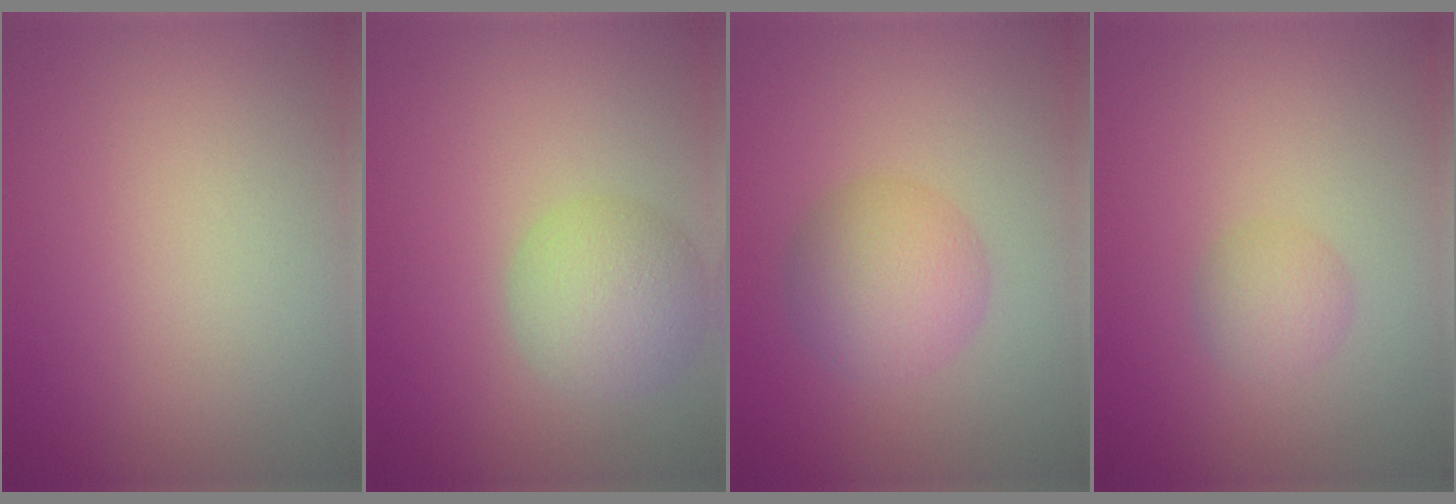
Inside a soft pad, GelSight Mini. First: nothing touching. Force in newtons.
{"total": 4.3, "press": 4.3, "slide": 0.3}
{"total": 4.4, "press": 4.4, "slide": 0.1}
{"total": 1.9, "press": 1.9, "slide": 0.0}